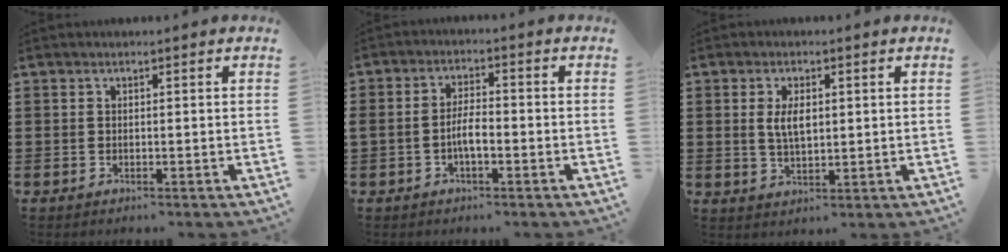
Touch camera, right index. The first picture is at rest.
{"total": 3.8, "force": [-1.3, 1.4, 3.2], "torque": [-0.065, 0.006, -0.028]}
{"total": 3.9, "force": [0.7, 1.8, 3.4], "torque": [-0.063, 0.003, 0.010]}